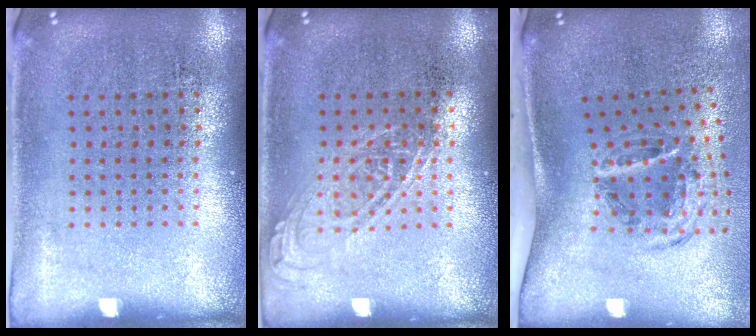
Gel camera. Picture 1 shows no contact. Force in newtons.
{"total": 0.8, "press": 0.8, "slide": 0.1}
{"total": 1.6, "press": 1.1, "slide": 1.2}